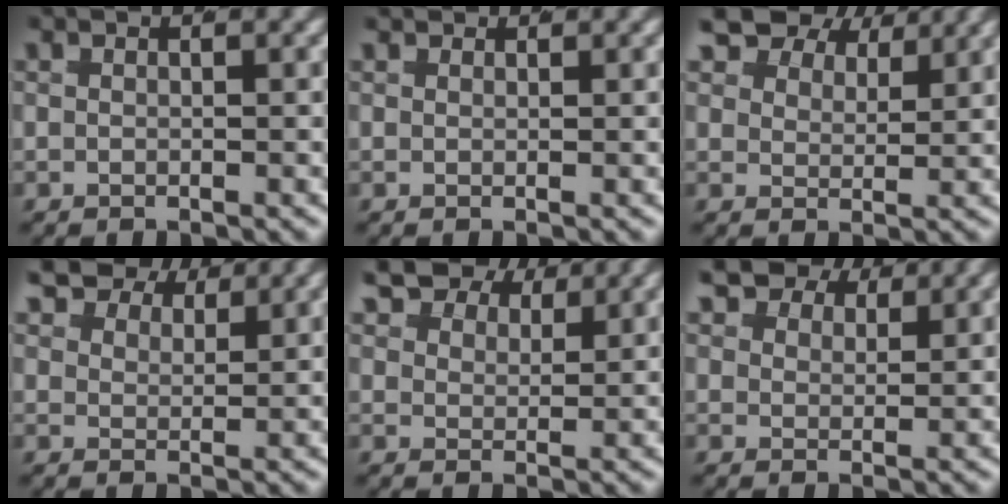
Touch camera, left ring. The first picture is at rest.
{"total": 0.8, "force": [0.8, 0.1, 0.0], "torque": [-0.002, -0.002, 0.015]}
{"total": 8.4, "force": [5.2, 5.2, 4.1], "torque": [-0.064, 0.009, 0.071]}
{"total": 6.9, "force": [4.9, 3.6, 3.1], "torque": [-0.047, 0.009, 0.070]}
{"total": 7.7, "force": [5.1, 4.4, 3.6], "torque": [-0.054, 0.009, 0.071]}
{"total": 6.6, "force": [4.5, 3.8, 3.0], "torque": [-0.046, 0.007, 0.064]}